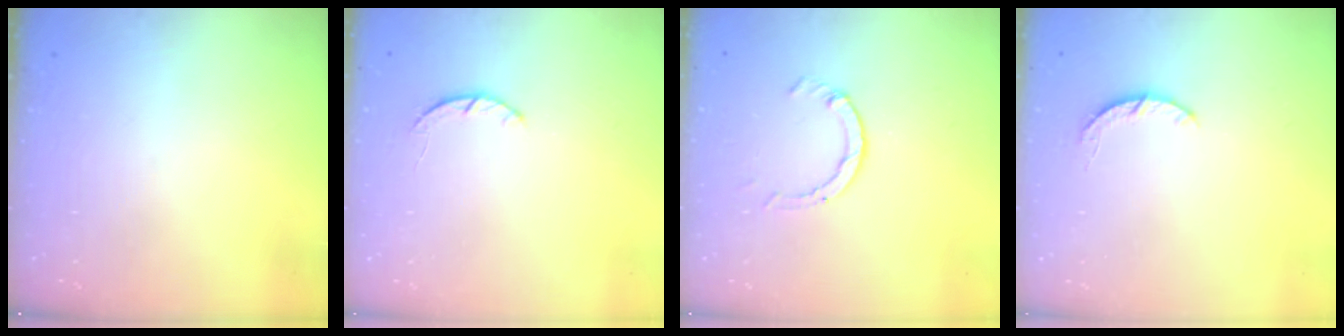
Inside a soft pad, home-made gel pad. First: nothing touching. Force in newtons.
{"total": 2.5, "press": 2.5, "slide": 0.5}
{"total": 2.6, "press": 2.5, "slide": 0.3}
{"total": 3.3, "press": 3.3, "slide": 0.5}